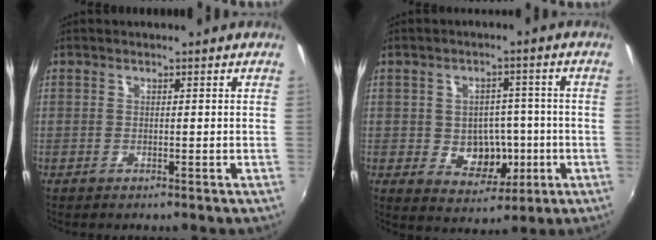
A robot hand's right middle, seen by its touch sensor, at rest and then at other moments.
{"total": 8.4, "force": [-1.6, 6.8, 4.7], "torque": [-0.085, 0.002, -0.006]}